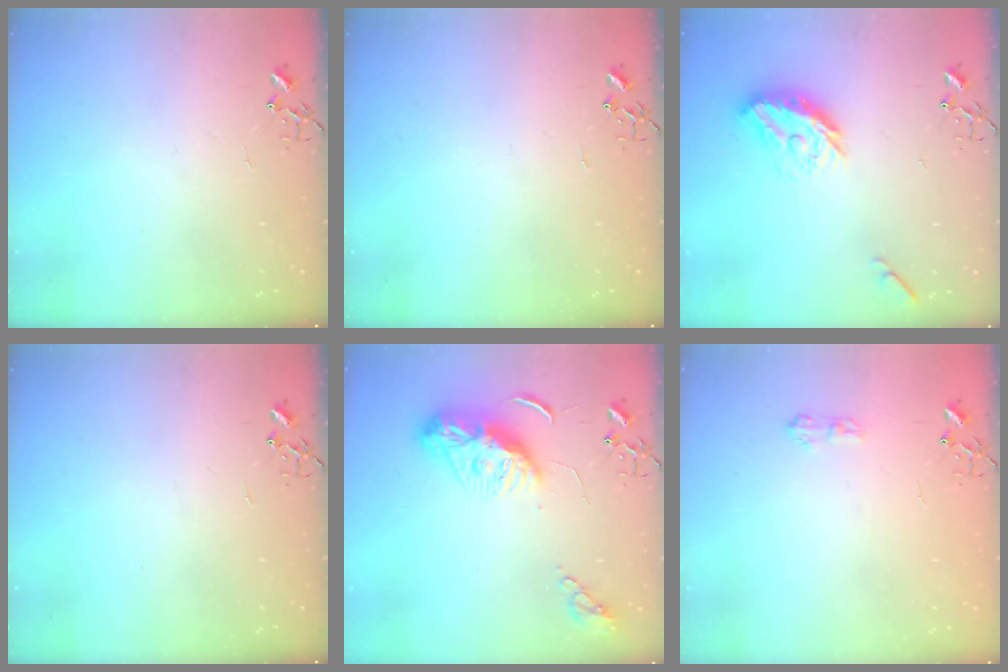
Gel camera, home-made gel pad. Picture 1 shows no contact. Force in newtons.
{"total": 0.0}
{"total": 13.1, "press": 13.1, "slide": 0.6}
{"total": 0.0}
{"total": 10.9, "press": 10.8, "slide": 1.0}
{"total": 5.8, "press": 5.8, "slide": 0.8}